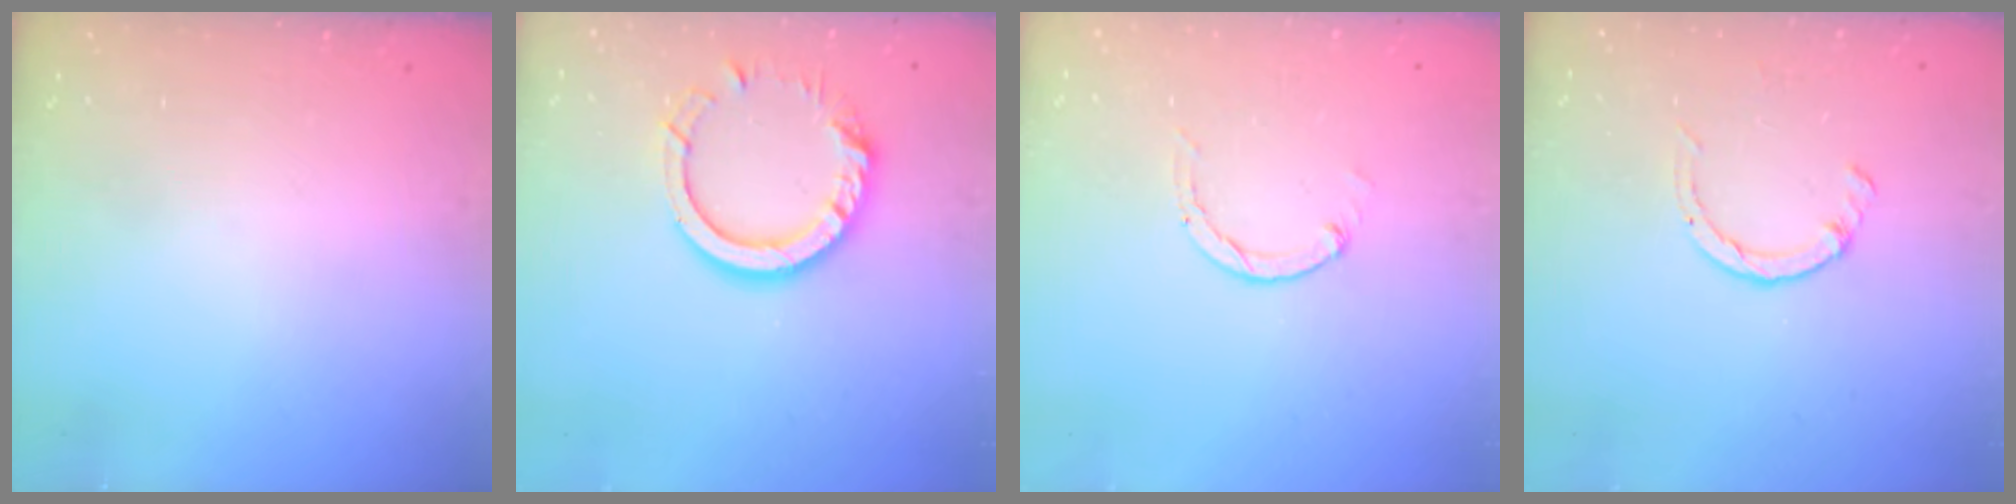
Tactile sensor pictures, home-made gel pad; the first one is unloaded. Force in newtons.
{"total": 13.0, "press": 12.9, "slide": 1.2}
{"total": 0.0}
{"total": 2.6, "press": 2.6, "slide": 0.4}